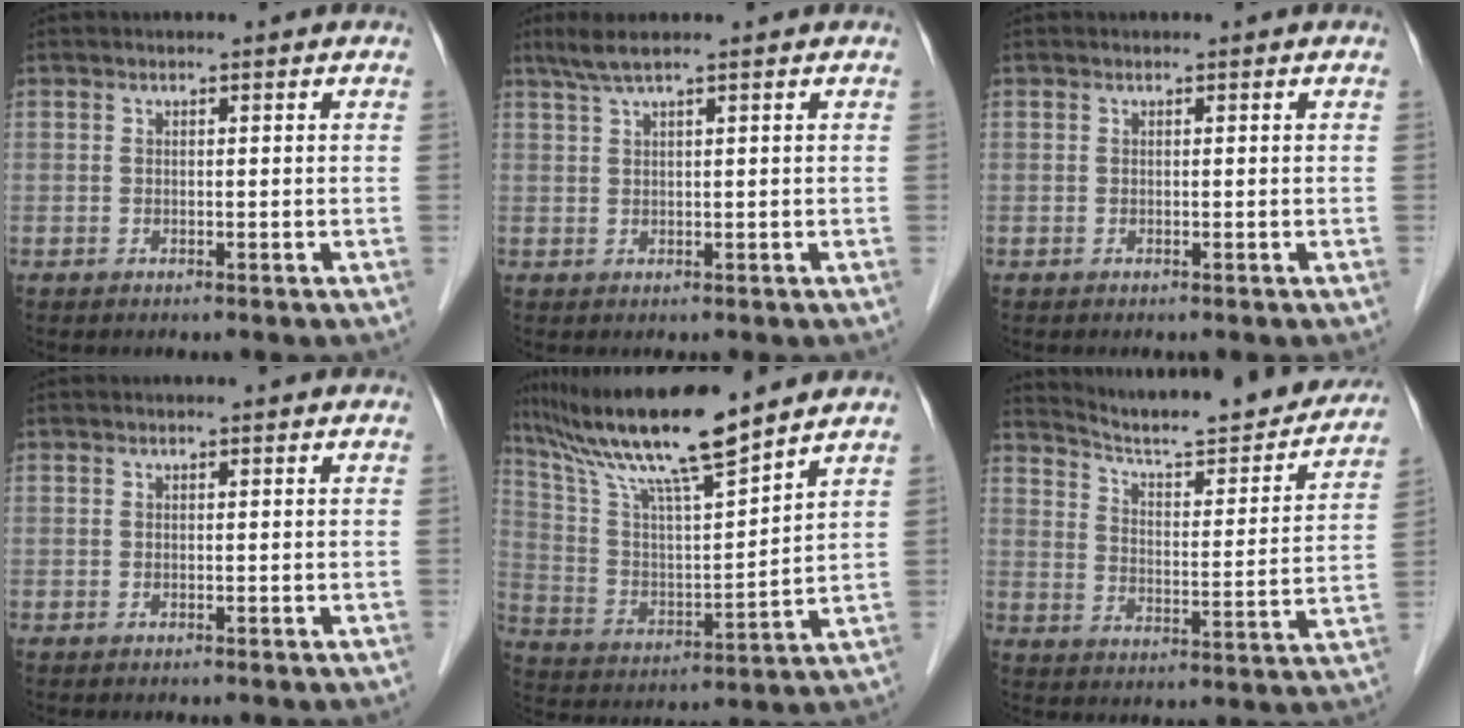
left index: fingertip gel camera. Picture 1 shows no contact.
{"total": 3.2, "force": [2.3, -0.3, 2.2], "torque": [-0.056, 0.013, 0.051]}
{"total": 0.0}
{"total": 0.0}
{"total": 16.3, "force": [13.5, -0.1, 9.0], "torque": [-0.171, 0.009, 0.250]}
{"total": 22.1, "force": [20.4, 2.4, 8.0], "torque": [-0.118, -0.042, 0.270]}